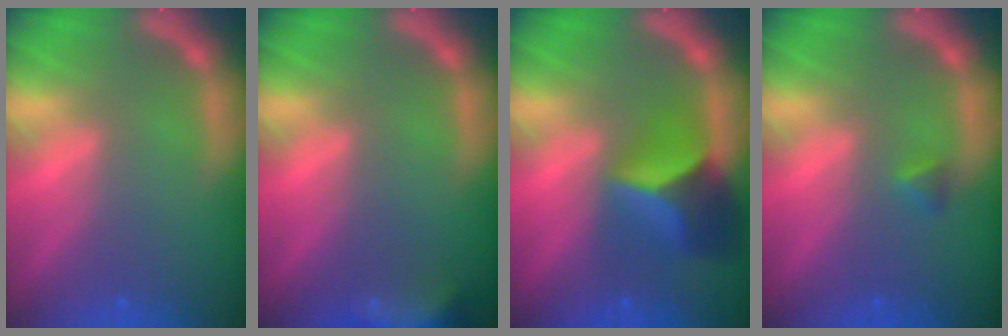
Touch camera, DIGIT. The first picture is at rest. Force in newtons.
{"total": 6.9}
{"total": 6.4}
{"total": 0.9}